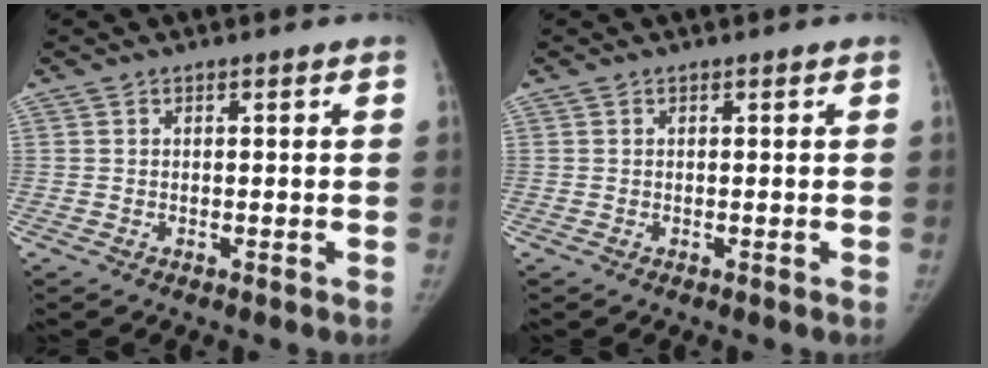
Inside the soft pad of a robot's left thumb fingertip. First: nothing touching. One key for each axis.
{"total": 0.0}